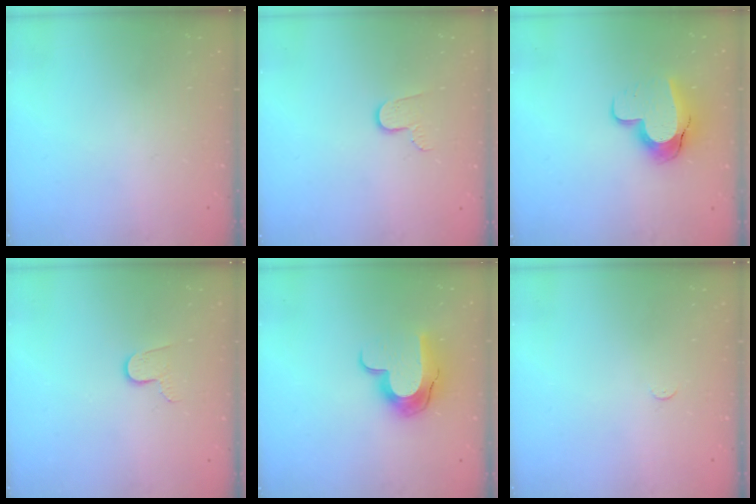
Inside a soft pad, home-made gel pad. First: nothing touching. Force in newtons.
{"total": 7.0, "press": 7.0, "slide": 0.5}
{"total": 11.8, "press": 11.7, "slide": 1.0}
{"total": 5.9, "press": 5.8, "slide": 0.5}
{"total": 12.5, "press": 12.5, "slide": 0.7}
{"total": 2.3, "press": 2.3, "slide": 0.3}